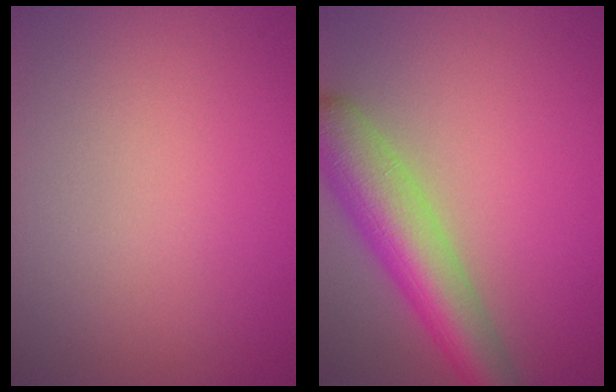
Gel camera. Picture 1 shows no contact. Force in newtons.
{"total": 6.8, "press": 6.8, "slide": 0.4}